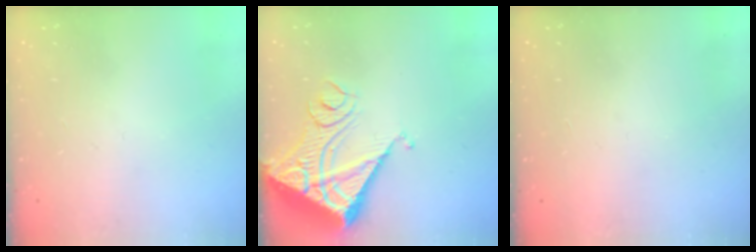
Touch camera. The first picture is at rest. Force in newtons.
{"total": 13.8, "press": 13.7, "slide": 1.9}
{"total": 1.5, "press": 1.5, "slide": 0.1}